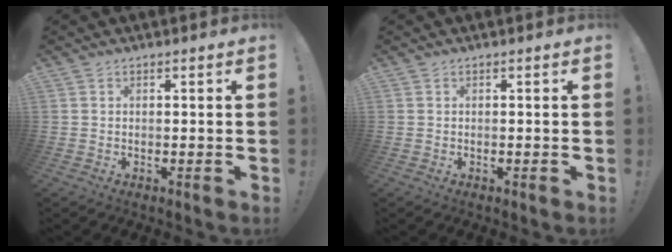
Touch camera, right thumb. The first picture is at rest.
{"total": 0.0}